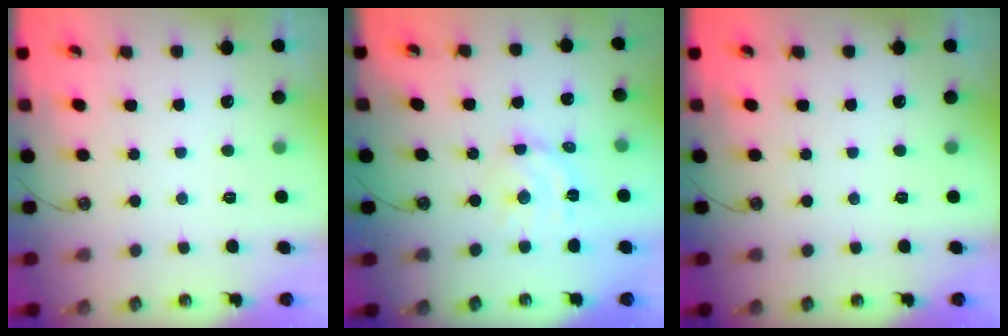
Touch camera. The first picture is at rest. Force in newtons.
{"total": 8.7, "press": 8.7, "slide": 0.7}
{"total": 0.0}